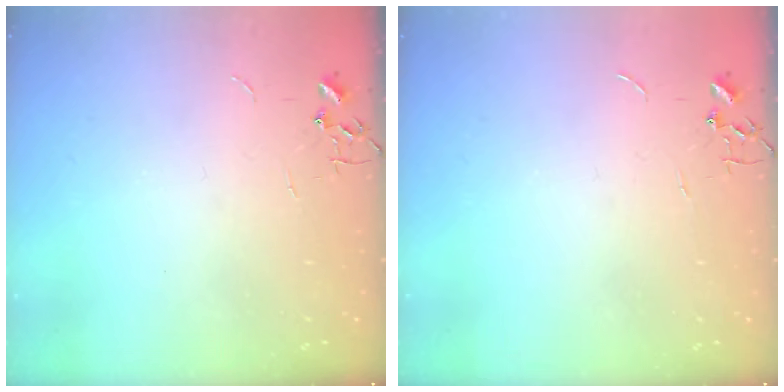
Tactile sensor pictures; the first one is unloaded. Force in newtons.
{"total": 0.0}